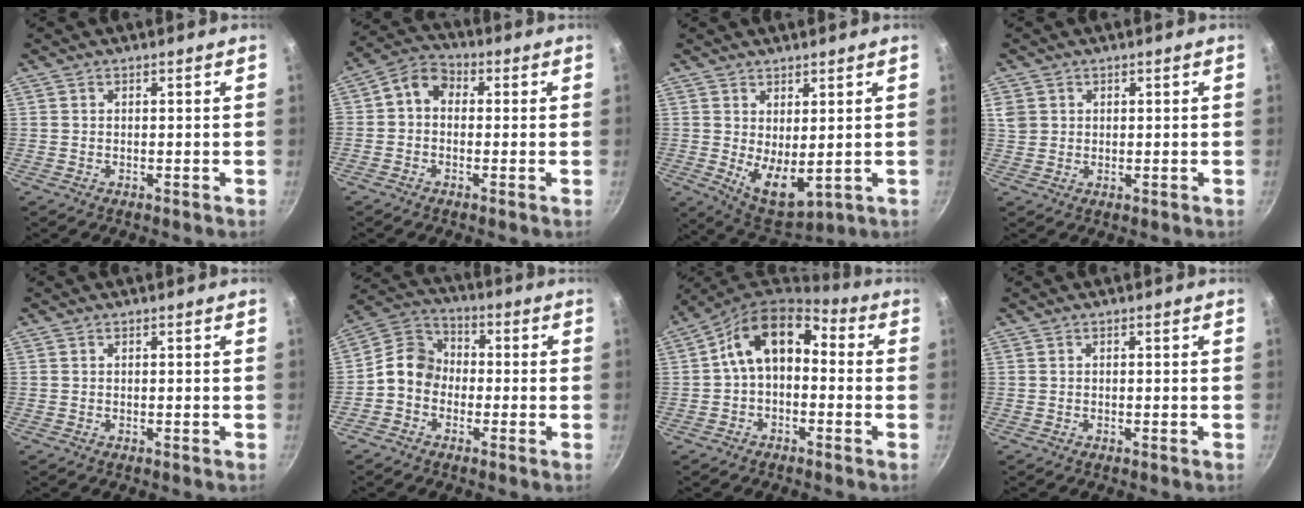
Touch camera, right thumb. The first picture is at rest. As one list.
[{"total": 6.1, "force": [0.1, 4.6, 4.0], "torque": [-0.066, 0.022, -0.020]}, {"total": 8.2, "force": [1.1, 4.2, 6.9], "torque": [-0.091, -0.030, 0.037]}, {"total": 3.7, "force": [1.3, 3.2, 1.5], "torque": [-0.022, -0.003, 0.027]}, {"total": 0.0}, {"total": 8.3, "force": [-1.7, 7.0, 4.2], "torque": [-0.048, 0.033, -0.057]}, {"total": 11.9, "force": [0.5, 8.0, 8.8], "torque": [-0.125, 0.045, -0.014]}, {"total": 0.0}]